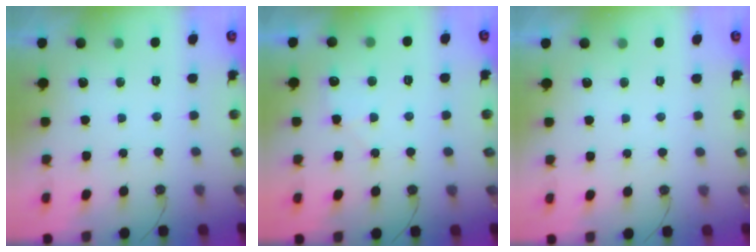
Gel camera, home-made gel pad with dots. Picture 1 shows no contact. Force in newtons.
{"total": 4.2, "press": 4.2, "slide": 0.6}
{"total": 0.0}